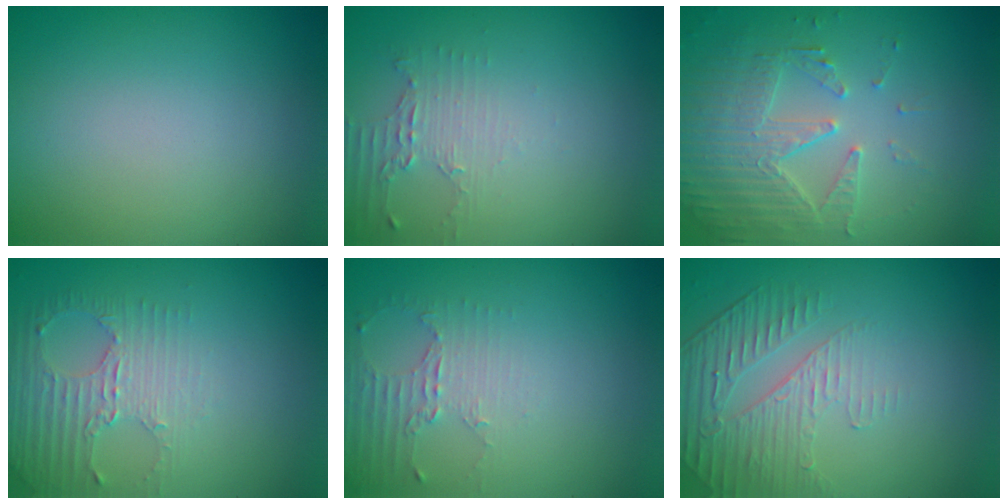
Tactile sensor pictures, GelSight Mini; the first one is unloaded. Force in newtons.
{"total": 2.2, "press": 1.5, "slide": 1.5}
{"total": 3.9, "press": 3.6, "slide": 1.6}
{"total": 2.8, "press": 2.4, "slide": 1.4}
{"total": 2.3, "press": 1.6, "slide": 1.6}
{"total": 2.2, "press": 1.7, "slide": 1.4}